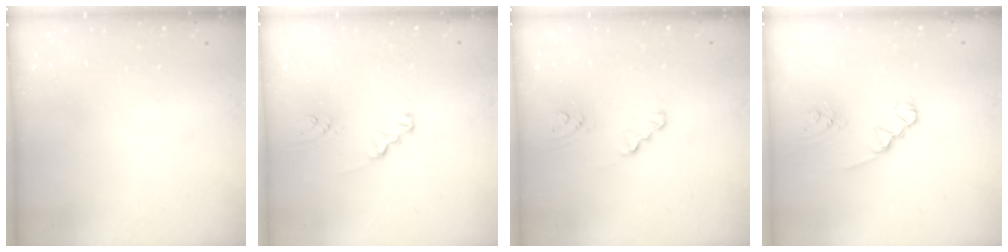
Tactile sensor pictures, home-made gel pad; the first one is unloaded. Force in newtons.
{"total": 1.5, "press": 1.4, "slide": 0.1}
{"total": 2.4, "press": 2.3, "slide": 0.3}
{"total": 1.8, "press": 1.8, "slide": 0.2}